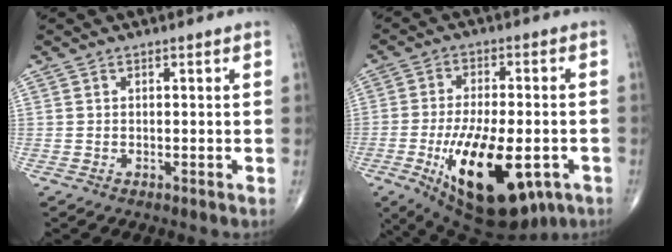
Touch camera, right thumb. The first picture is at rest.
{"total": 21.6, "force": [-7.4, 9.6, 18.0], "torque": [-0.297, -0.006, -0.095]}